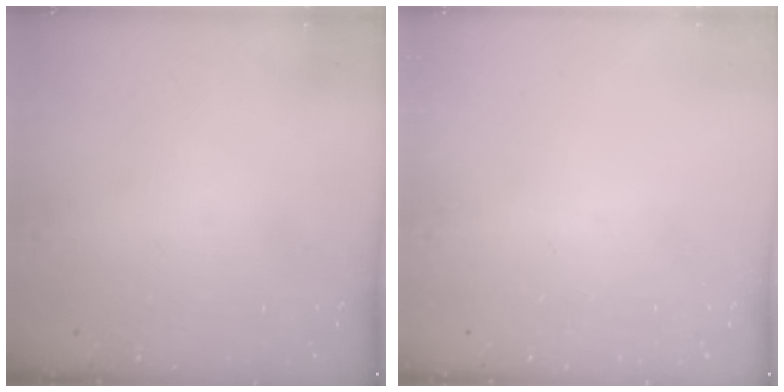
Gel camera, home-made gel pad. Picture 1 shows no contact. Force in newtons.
{"total": 0.0}